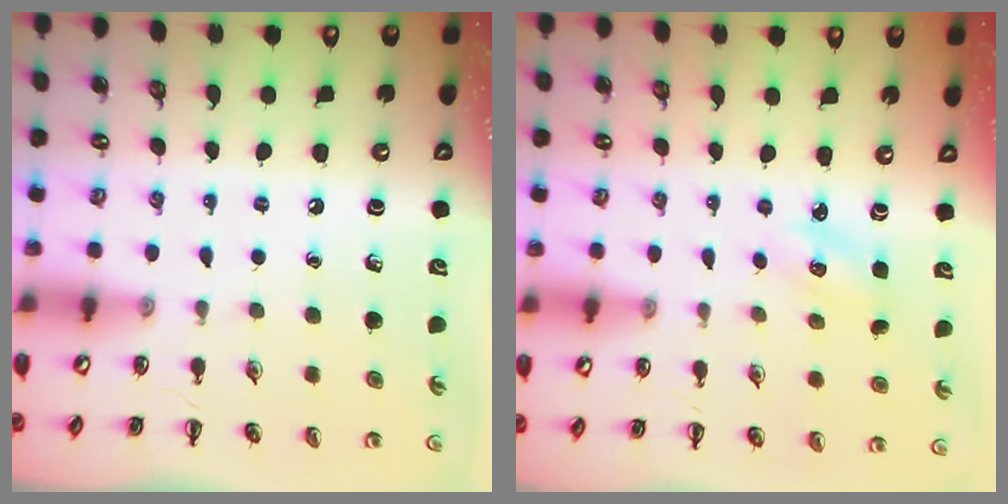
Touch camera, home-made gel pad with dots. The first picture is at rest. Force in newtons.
{"total": 2.5, "press": 2.4, "slide": 0.7}